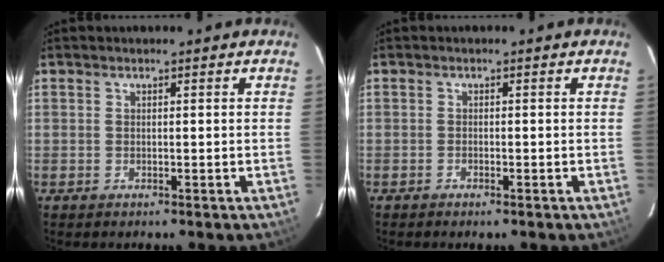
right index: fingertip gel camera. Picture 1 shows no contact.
{"total": 0.7, "force": [-0.6, 0.2, 0.2], "torque": [-0.005, -0.001, -0.011]}